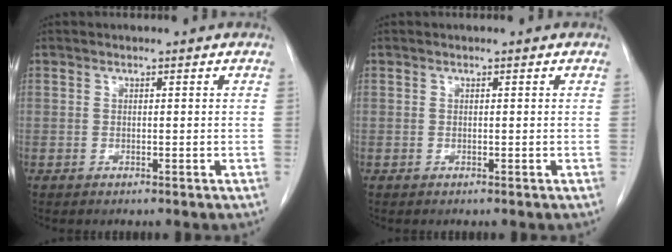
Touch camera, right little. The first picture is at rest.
{"total": 0.0}